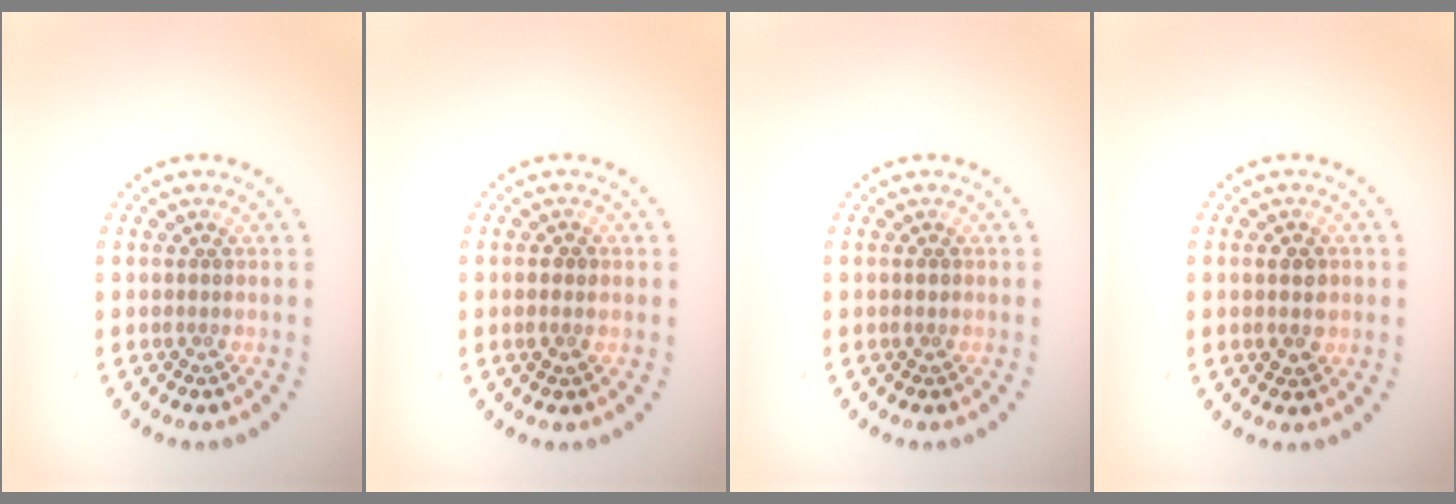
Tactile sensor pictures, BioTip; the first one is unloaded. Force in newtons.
{"total": 1.3, "press": 1.3, "slide": 0.2}
{"total": 0.6, "press": 0.6, "slide": 0.2}
{"total": 2.6, "press": 2.6, "slide": 0.1}